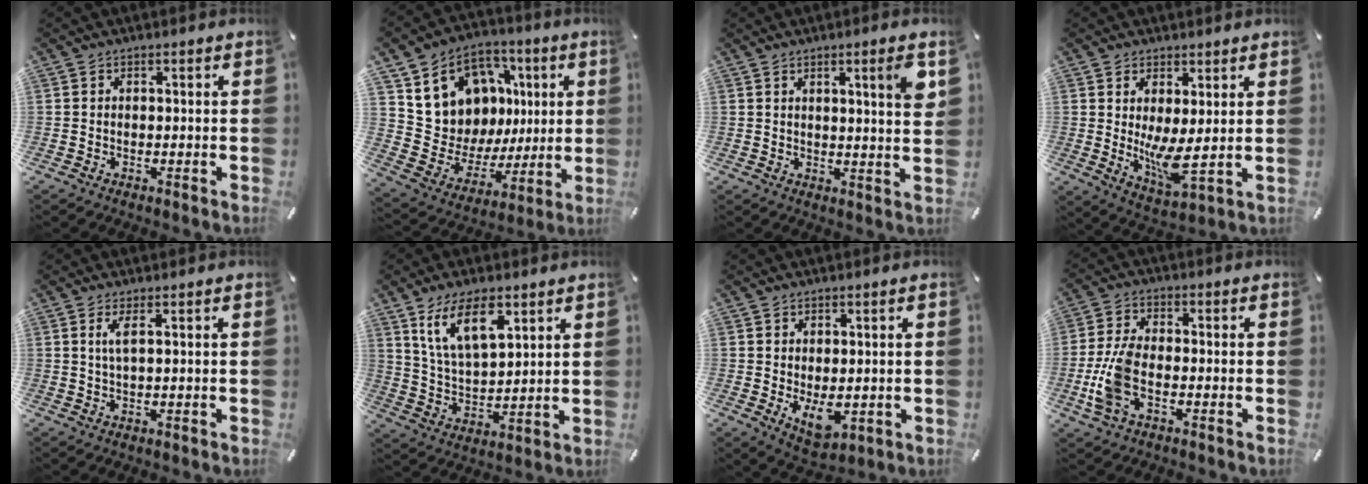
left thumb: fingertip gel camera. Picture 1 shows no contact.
{"total": 12.7, "force": [4.4, 11.6, 2.5], "torque": [-0.044, -0.042, 0.097]}
{"total": 5.8, "force": [2.9, 0.0, 5.1], "torque": [-0.077, -0.014, 0.040]}
{"total": 8.3, "force": [1.6, 3.3, 7.4], "torque": [-0.128, -0.034, 0.032]}
{"total": 3.3, "force": [1.1, 0.4, 3.1], "torque": [-0.065, -0.001, 0.016]}
{"total": 11.9, "force": [7.2, 5.4, 7.8], "torque": [-0.168, -0.022, 0.129]}
{"total": 6.3, "force": [-0.5, 4.1, 4.7], "torque": [-0.080, -0.010, -0.012]}
{"total": 8.7, "force": [-2.4, 4.4, 7.1], "torque": [-0.161, -0.007, -0.044]}